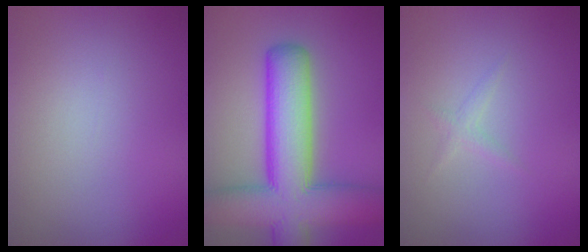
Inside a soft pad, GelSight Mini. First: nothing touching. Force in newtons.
{"total": 11.5, "press": 11.5, "slide": 0.5}
{"total": 0.8, "press": 0.8, "slide": 0.0}